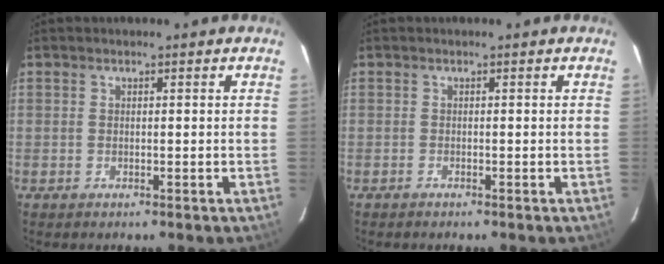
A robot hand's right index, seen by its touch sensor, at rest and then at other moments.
{"total": 0.0}